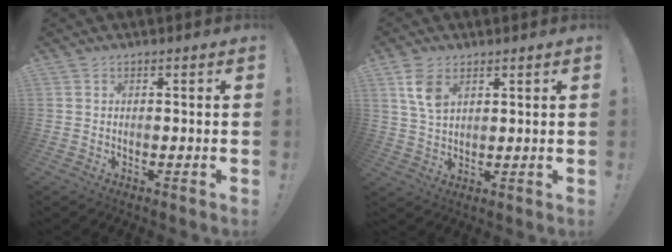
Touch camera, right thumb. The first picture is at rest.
{"total": 7.4, "force": [3.5, 4.5, 4.8], "torque": [-0.092, -0.008, 0.067]}